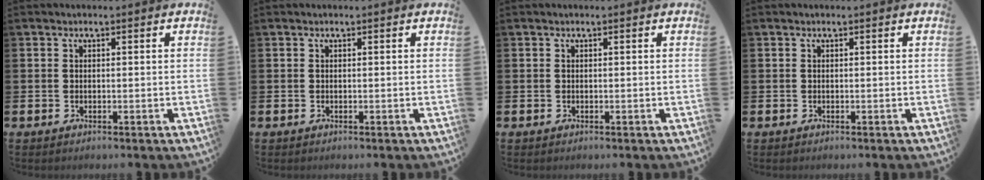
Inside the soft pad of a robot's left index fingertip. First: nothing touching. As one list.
[{"total": 0.0}, {"total": 0.0}, {"total": 0.0}]